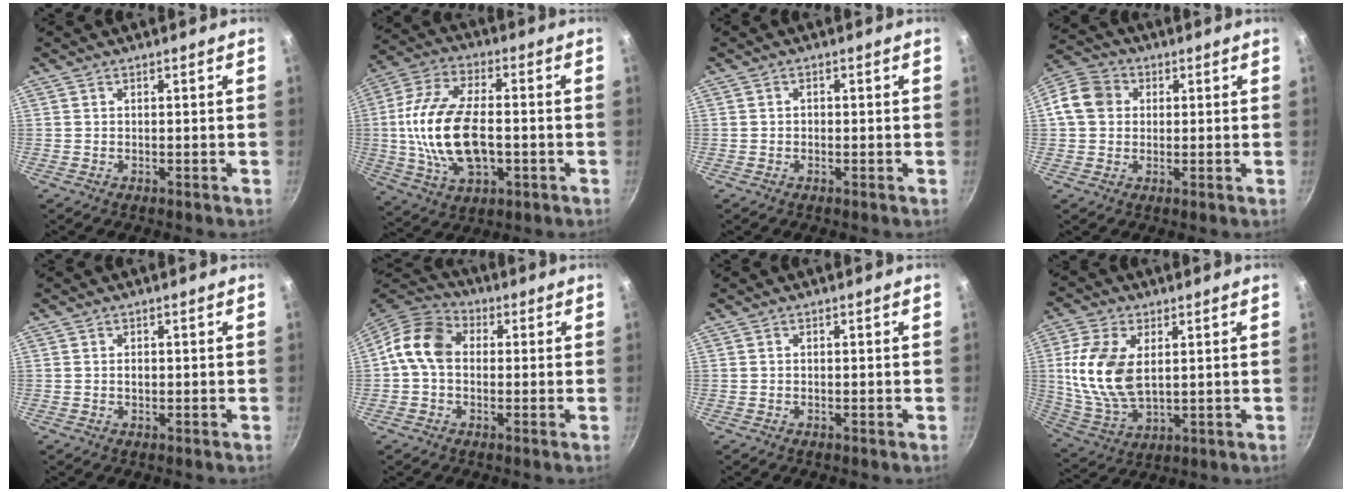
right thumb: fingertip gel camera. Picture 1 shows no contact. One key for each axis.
{"total": 18.4, "fx": -1.7, "fy": 10.1, "fz": 15.3, "tx": -0.292, "ty": 0.021, "tz": -0.030}
{"total": 0.8, "fx": -0.2, "fy": 0.6, "fz": 0.4, "tx": -0.005, "ty": 0.004, "tz": -0.004}
{"total": 8.4, "fx": 1.1, "fy": 7.2, "fz": 4.2, "tx": -0.052, "ty": 0.015, "tz": 0.002}
{"total": 1.0, "fx": -0.1, "fy": 0.7, "fz": 0.7, "tx": -0.010, "ty": 0.002, "tz": 0.000}
{"total": 10.0, "fx": 0.6, "fy": 7.7, "fz": 6.4, "tx": -0.089, "ty": 0.025, "tz": -0.011}
{"total": 0.0}
{"total": 14.3, "fx": 2.5, "fy": 8.3, "fz": 11.3, "tx": -0.217, "ty": -0.014, "tz": 0.058}